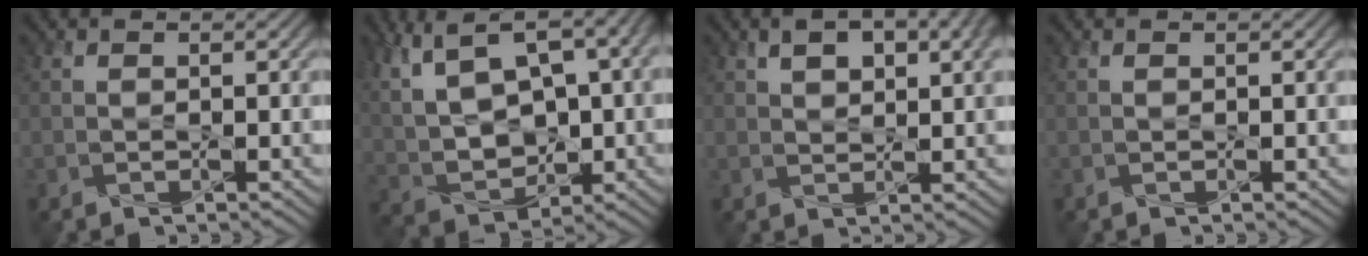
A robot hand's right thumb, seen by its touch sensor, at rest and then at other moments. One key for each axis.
{"total": 15.1, "fx": 4.9, "fy": 8.5, "fz": 11.5, "tx": -0.270, "ty": 0.017, "tz": 0.123}
{"total": 8.7, "fx": 4.3, "fy": 3.9, "fz": 6.5, "tx": -0.111, "ty": 0.015, "tz": 0.066}
{"total": 0.0}